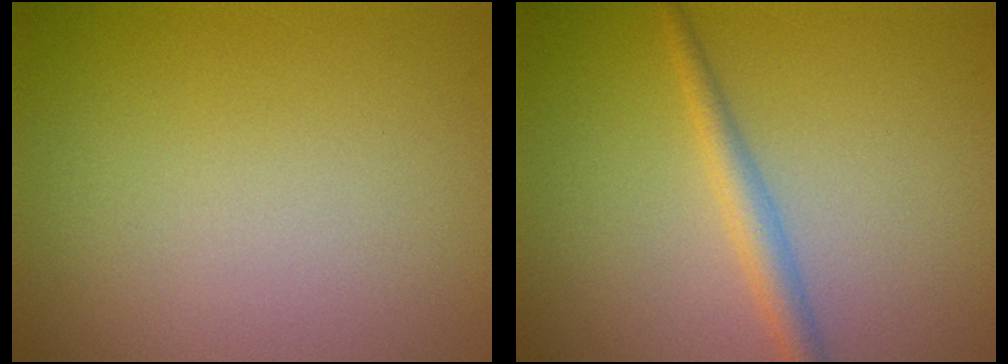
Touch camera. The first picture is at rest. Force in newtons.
{"total": 2.1, "press": 2.1, "slide": 0.0}